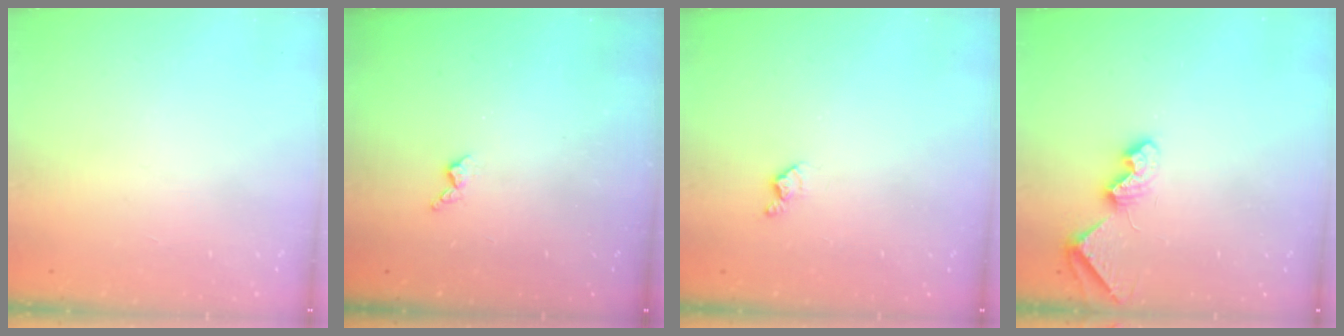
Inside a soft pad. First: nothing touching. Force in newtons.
{"total": 3.4, "press": 3.3, "slide": 0.6}
{"total": 3.9, "press": 3.8, "slide": 0.7}
{"total": 7.4, "press": 7.3, "slide": 0.9}